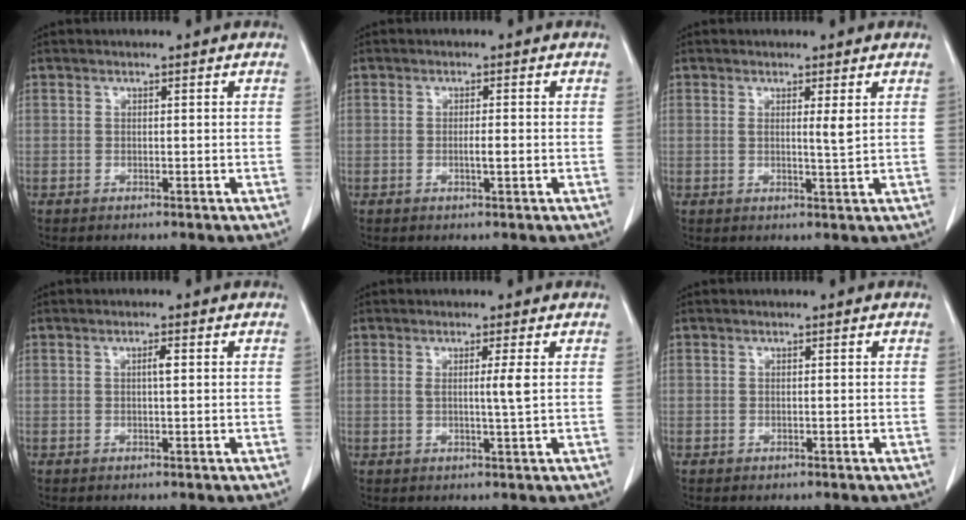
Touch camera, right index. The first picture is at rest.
{"total": 1.7, "force": [-0.3, 0.1, 1.7], "torque": [-0.032, -0.001, -0.006]}
{"total": 2.0, "force": [0.7, -0.2, 1.9], "torque": [-0.032, -0.006, 0.012]}
{"total": 1.3, "force": [0.2, 0.1, 1.3], "torque": [-0.024, 0.003, 0.004]}
{"total": 2.7, "force": [0.5, -0.6, 2.5], "torque": [-0.044, -0.005, 0.008]}
{"total": 0.0}